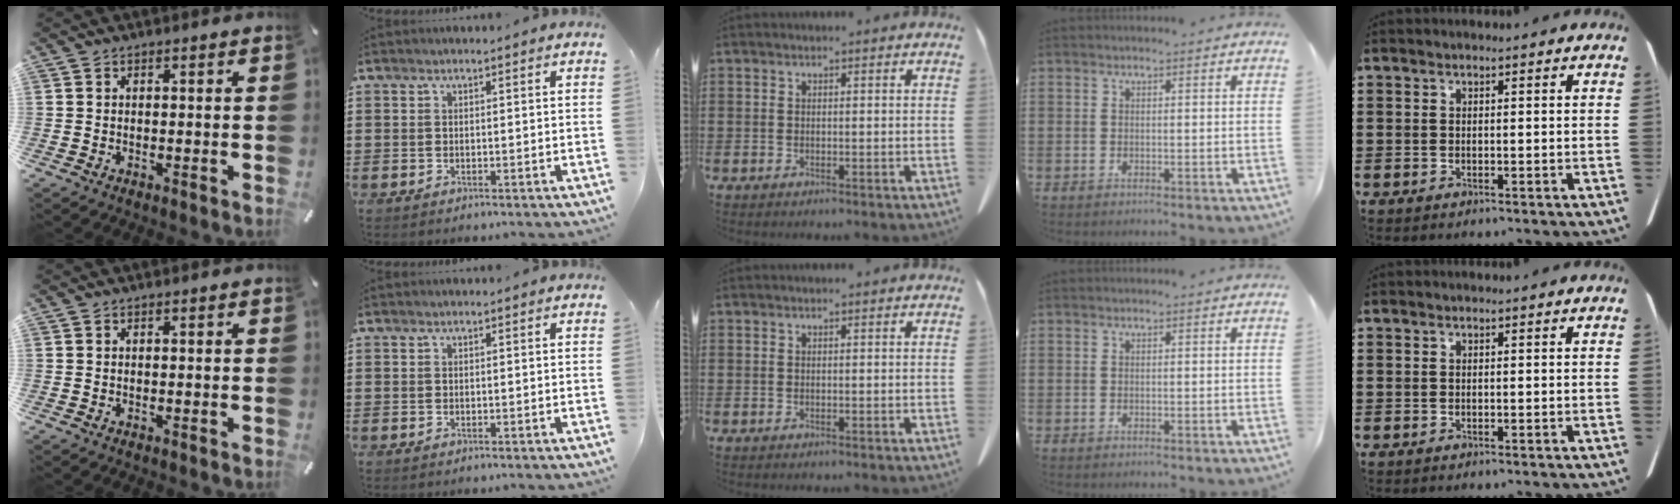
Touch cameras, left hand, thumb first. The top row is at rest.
{}